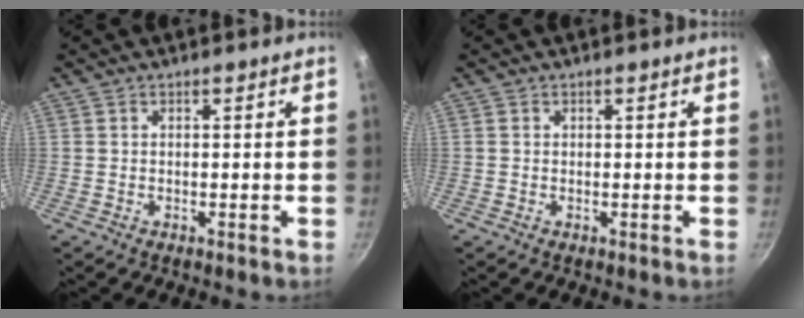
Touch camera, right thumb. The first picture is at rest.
{"total": 0.0}